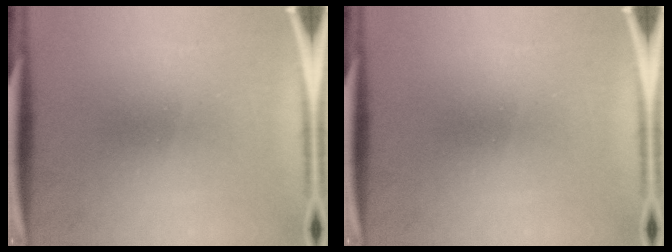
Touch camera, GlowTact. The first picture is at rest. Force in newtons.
{"total": 0.0}